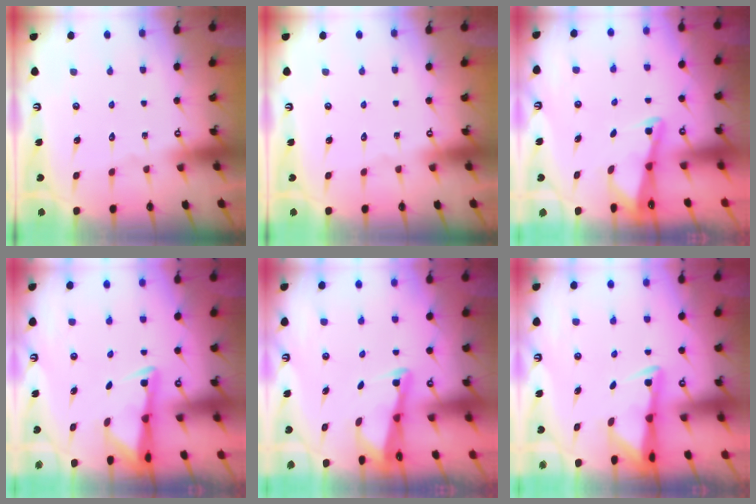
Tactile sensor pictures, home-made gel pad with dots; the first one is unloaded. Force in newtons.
{"total": 0.0}
{"total": 2.2, "press": 2.2, "slide": 0.3}
{"total": 3.1, "press": 3.0, "slide": 0.5}
{"total": 2.6, "press": 2.6, "slide": 0.3}
{"total": 3.1, "press": 3.1, "slide": 0.5}